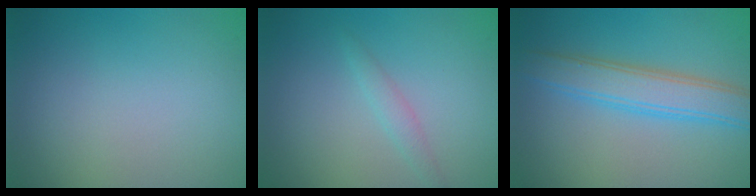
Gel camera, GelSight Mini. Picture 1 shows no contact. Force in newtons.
{"total": 1.2, "press": 1.2, "slide": 0.0}
{"total": 4.6, "press": 4.6, "slide": 0.2}